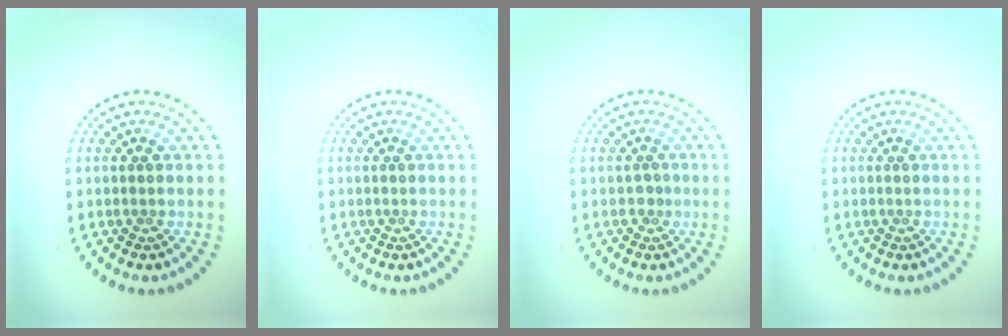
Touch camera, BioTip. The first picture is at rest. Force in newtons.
{"total": 0.0}
{"total": 0.9, "press": 0.6, "slide": 0.7}
{"total": 0.0}